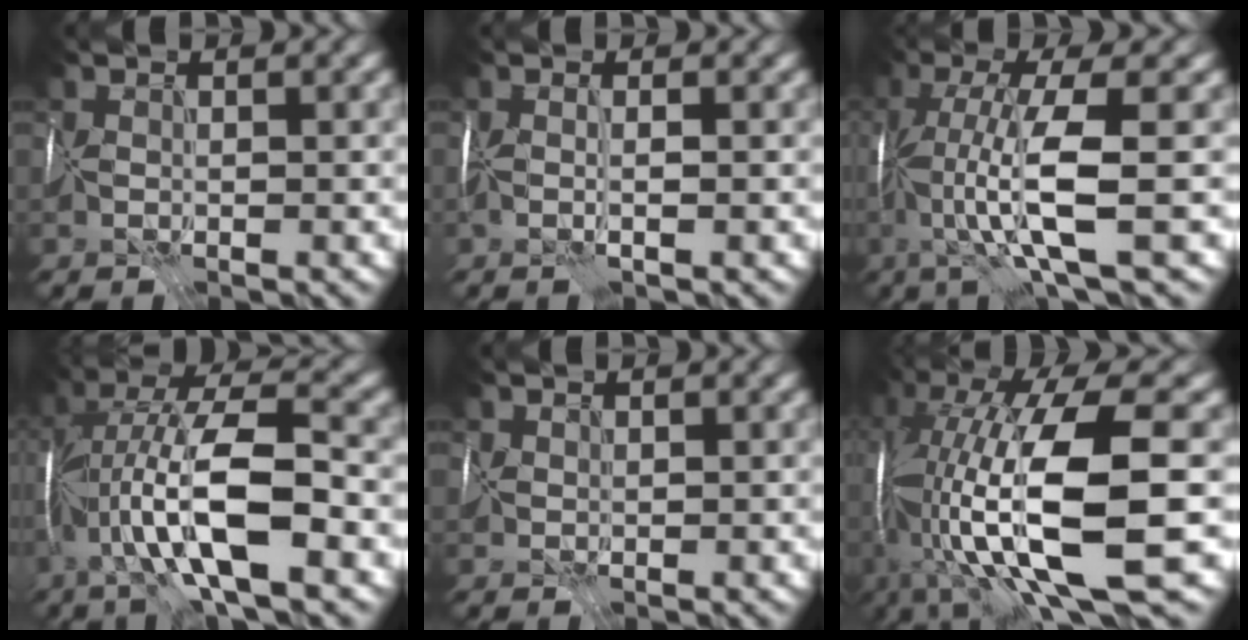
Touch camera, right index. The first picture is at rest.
{"total": 1.3, "force": [-0.2, -1.2, -0.3], "torque": [0.017, -0.005, -0.005]}
{"total": 5.9, "force": [-1.7, -0.1, 5.6], "torque": [-0.100, -0.006, -0.033]}
{"total": 9.9, "force": [-3.3, 2.0, 9.1], "torque": [-0.166, 0.017, -0.067]}
{"total": 0.6, "force": [0.4, 0.3, -0.4], "torque": [0.014, -0.002, 0.007]}
{"total": 15.3, "force": [-3.1, 4.5, 14.3], "torque": [-0.271, -0.014, -0.044]}